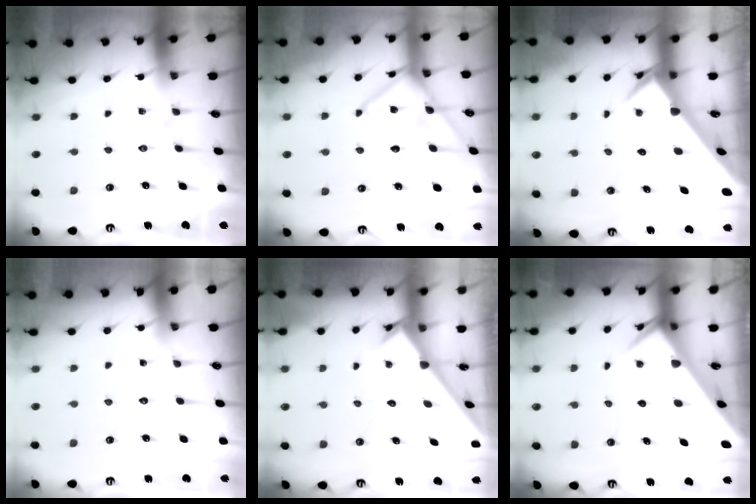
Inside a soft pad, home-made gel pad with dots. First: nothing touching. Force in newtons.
{"total": 14.0, "press": 13.9, "slide": 1.3}
{"total": 4.4, "press": 4.4, "slide": 0.3}
{"total": 5.6, "press": 5.6, "slide": 0.6}
{"total": 1.7, "press": 1.7, "slide": 0.1}
{"total": 5.8, "press": 5.8, "slide": 0.3}